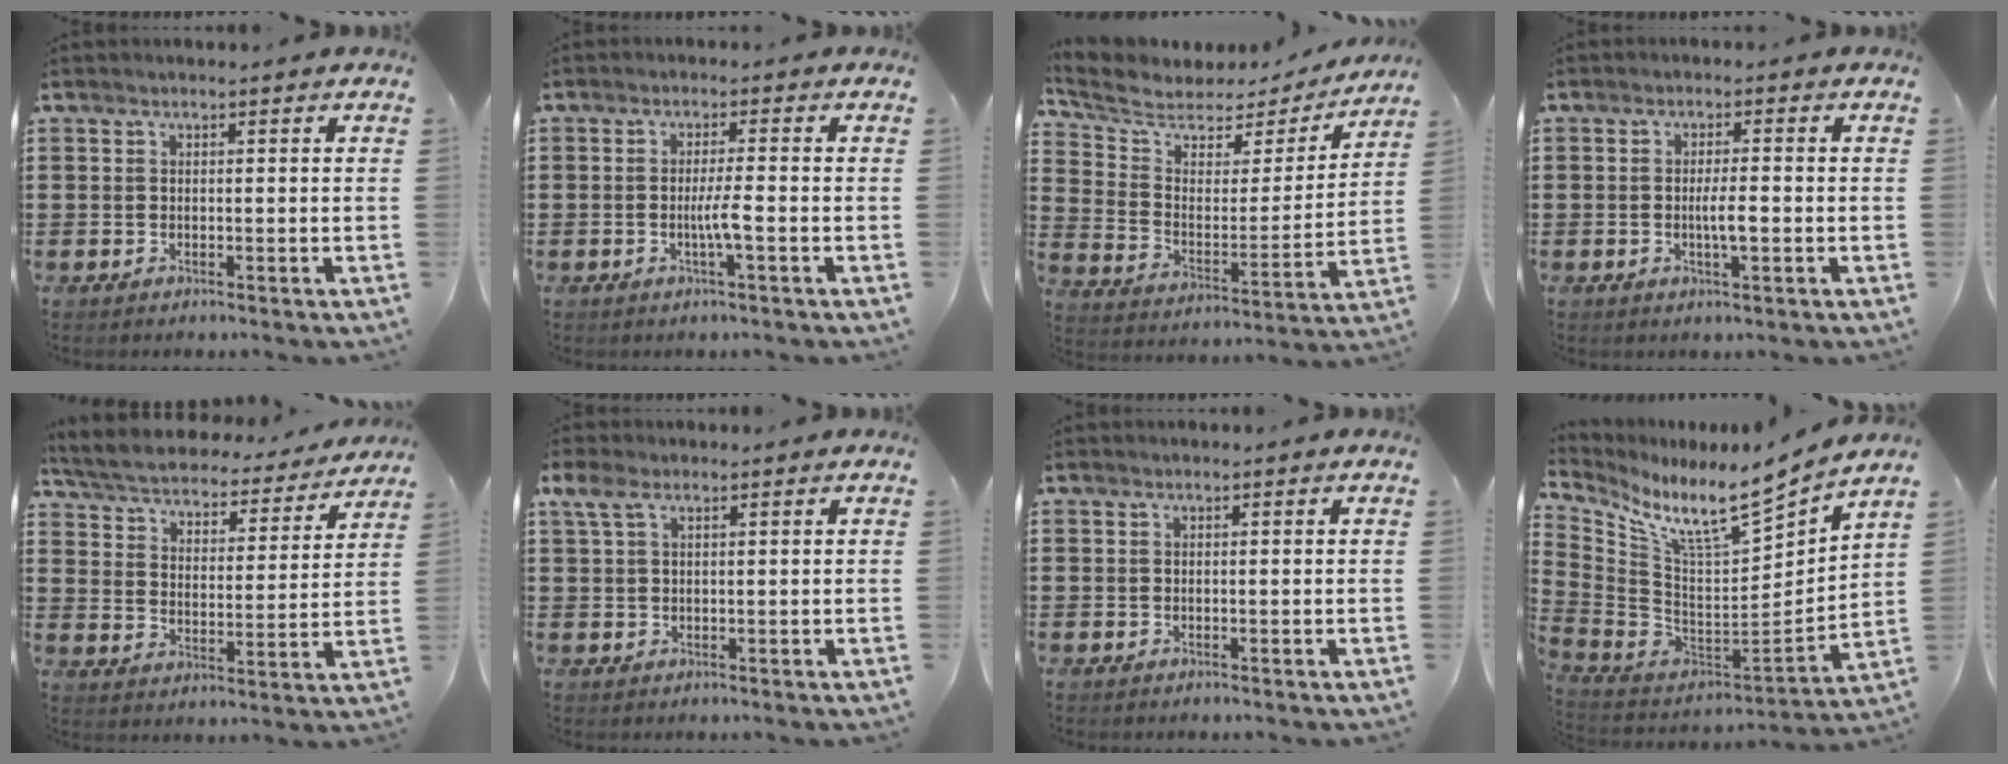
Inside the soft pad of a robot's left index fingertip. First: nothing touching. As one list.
[{"total": 3.3, "force": [-0.8, -0.1, 3.2], "torque": [-0.062, -0.007, -0.020]}, {"total": 5.4, "force": [4.3, 2.9, 1.7], "torque": [-0.066, -0.031, 0.069]}, {"total": 3.1, "force": [-0.5, 0.6, 3.0], "torque": [-0.060, -0.003, -0.011]}, {"total": 4.3, "force": [4.1, 0.4, 1.1], "torque": [-0.044, -0.031, 0.063]}, {"total": 2.9, "force": [1.2, 1.4, 2.3], "torque": [-0.058, 0.003, 0.019]}, {"total": 0.0}, {"total": 9.7, "force": [7.4, 0.4, 6.2], "torque": [-0.141, -0.073, 0.116]}]